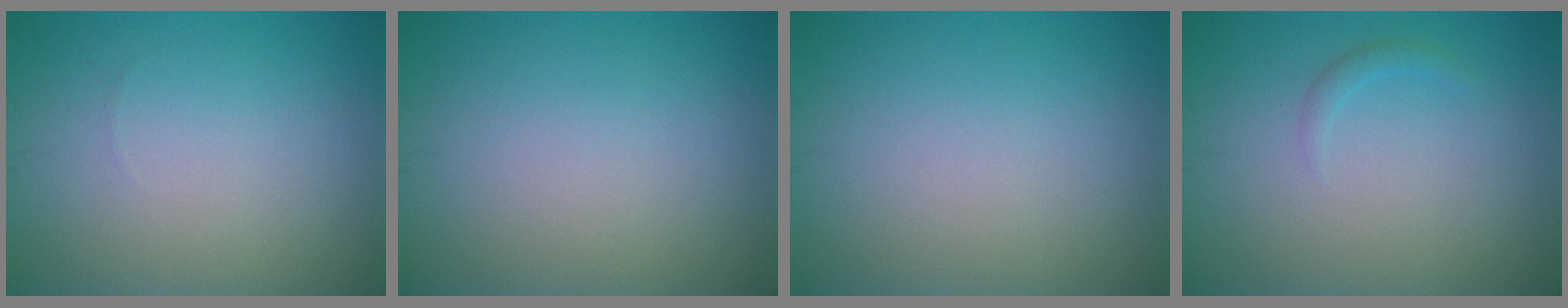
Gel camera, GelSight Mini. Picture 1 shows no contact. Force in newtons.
{"total": 0.0}
{"total": 0.0}
{"total": 0.9, "press": 0.9, "slide": 0.0}